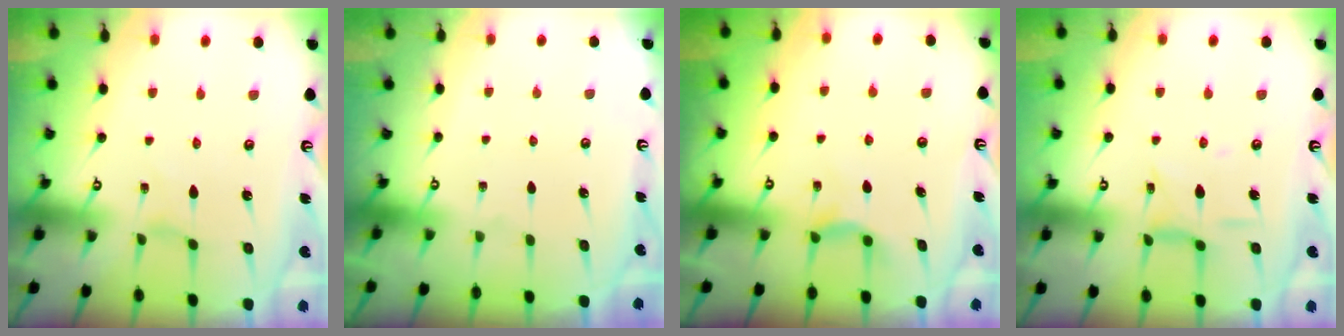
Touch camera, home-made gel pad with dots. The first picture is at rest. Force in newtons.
{"total": 0.0}
{"total": 4.2, "press": 4.2, "slide": 0.6}
{"total": 7.2, "press": 7.2, "slide": 0.6}